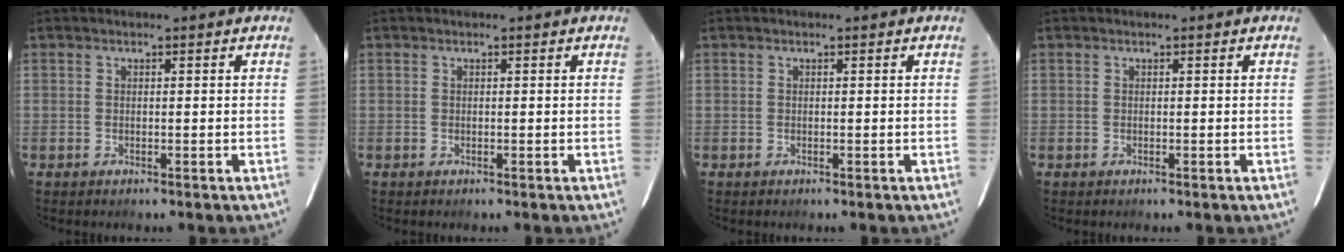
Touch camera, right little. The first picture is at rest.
{"total": 0.0}
{"total": 0.0}
{"total": 0.0}